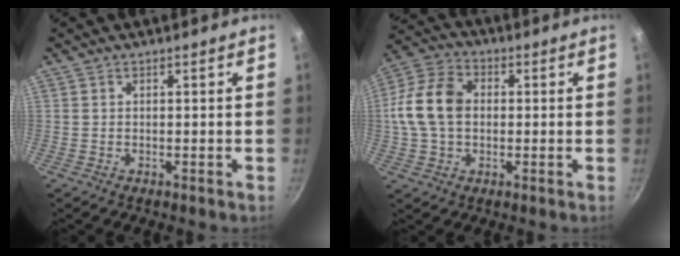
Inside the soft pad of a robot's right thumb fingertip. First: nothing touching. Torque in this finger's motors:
{"motor_torque": [0.43, 2.27, 1.65, -0.29, 0.34]}